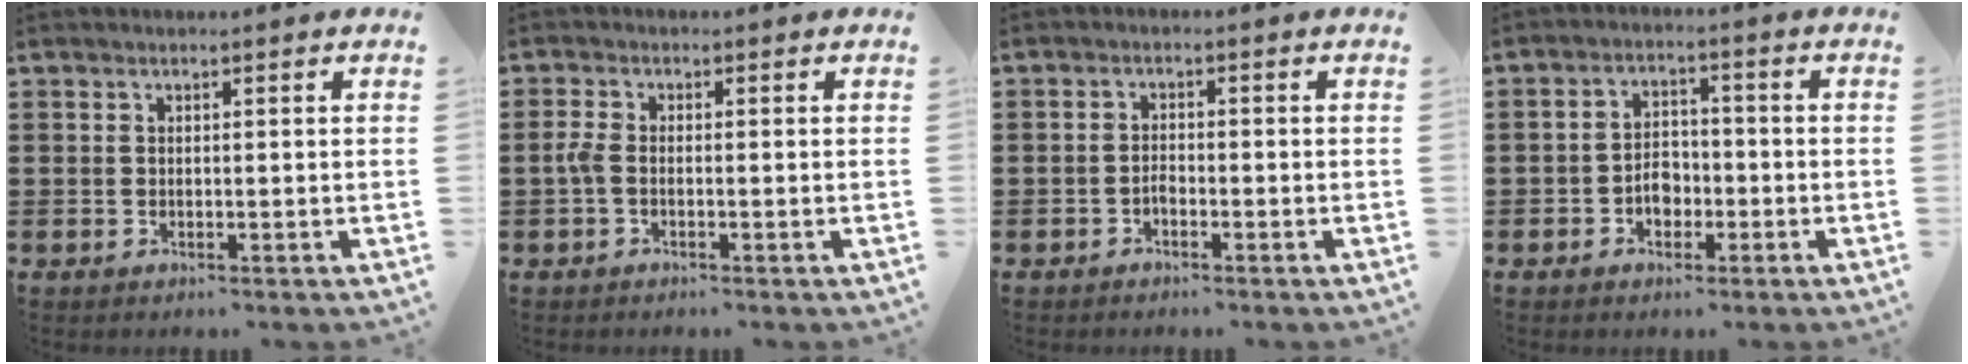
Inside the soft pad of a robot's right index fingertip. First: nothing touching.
{"total": 2.0, "force": [-0.6, 0.8, 1.7], "torque": [-0.050, -0.005, -0.016]}
{"total": 1.3, "force": [-0.9, 0.6, 0.7], "torque": [-0.016, -0.001, -0.017]}
{"total": 3.7, "force": [-1.5, 2.7, 2.1], "torque": [-0.035, 0.002, -0.031]}